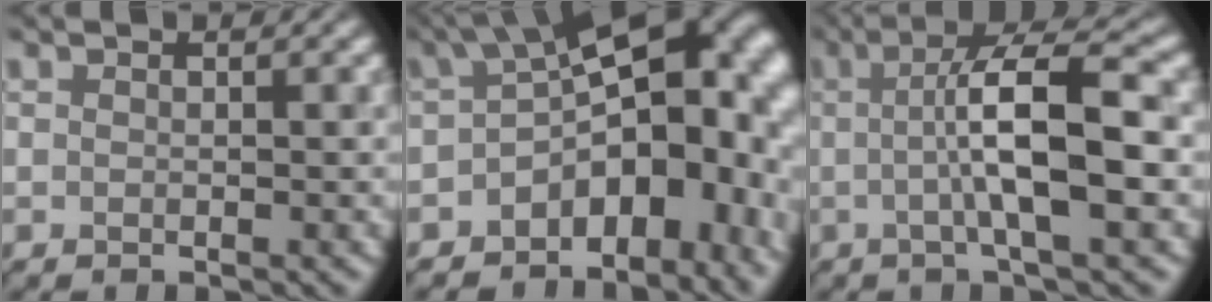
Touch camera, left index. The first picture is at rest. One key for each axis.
{"total": 13.6, "fx": -2.3, "fy": 8.7, "fz": 10.1, "tx": -0.111, "ty": 0.001, "tz": -0.032}
{"total": 7.5, "fx": -0.1, "fy": 1.5, "fz": 7.3, "tx": -0.112, "ty": 0.013, "tz": -0.007}